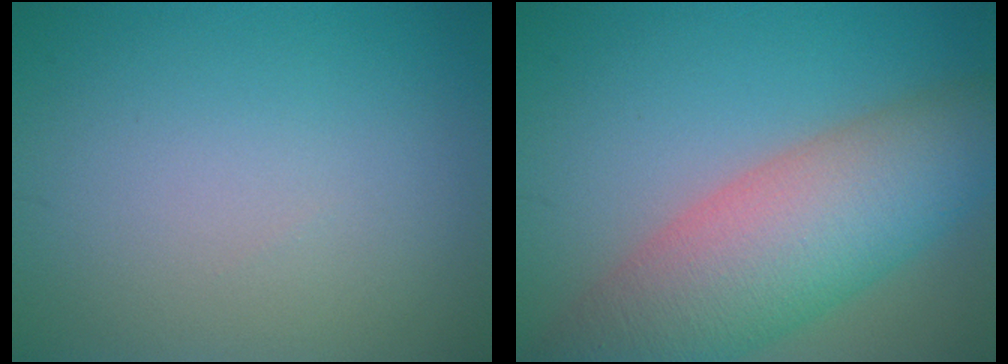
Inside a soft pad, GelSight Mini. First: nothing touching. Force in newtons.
{"total": 10.3, "press": 10.2, "slide": 0.6}